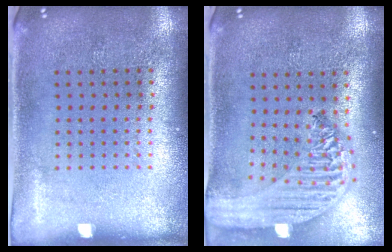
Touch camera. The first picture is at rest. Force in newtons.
{"total": 2.4, "press": 2.1, "slide": 1.3}